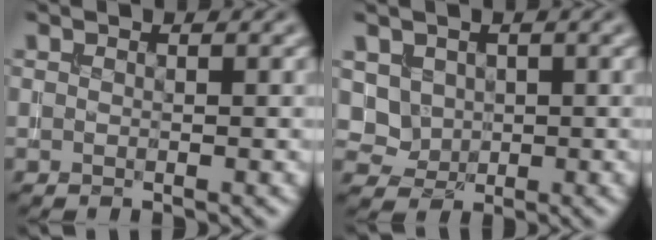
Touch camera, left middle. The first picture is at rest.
{"total": 2.6, "force": [0.9, 2.3, 0.9], "torque": [-0.026, -0.005, 0.032]}